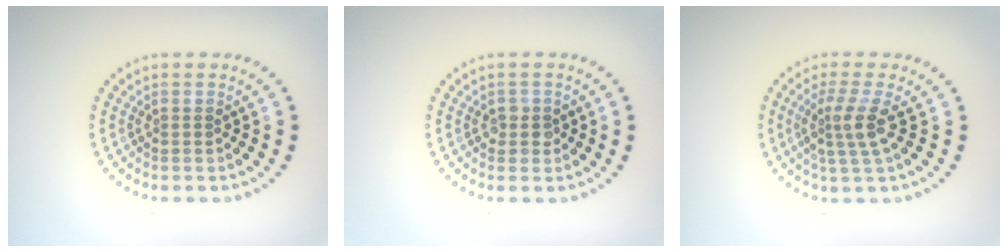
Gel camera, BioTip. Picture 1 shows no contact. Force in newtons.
{"total": 1.3, "press": 1.2, "slide": 0.6}
{"total": 2.9, "press": 2.3, "slide": 1.8}